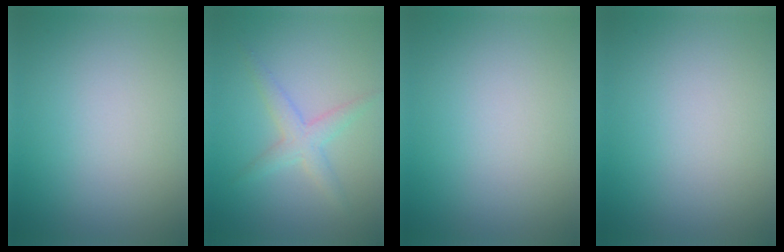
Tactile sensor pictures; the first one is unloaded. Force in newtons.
{"total": 2.5, "press": 2.5, "slide": 0.1}
{"total": 0.0}
{"total": 0.0}